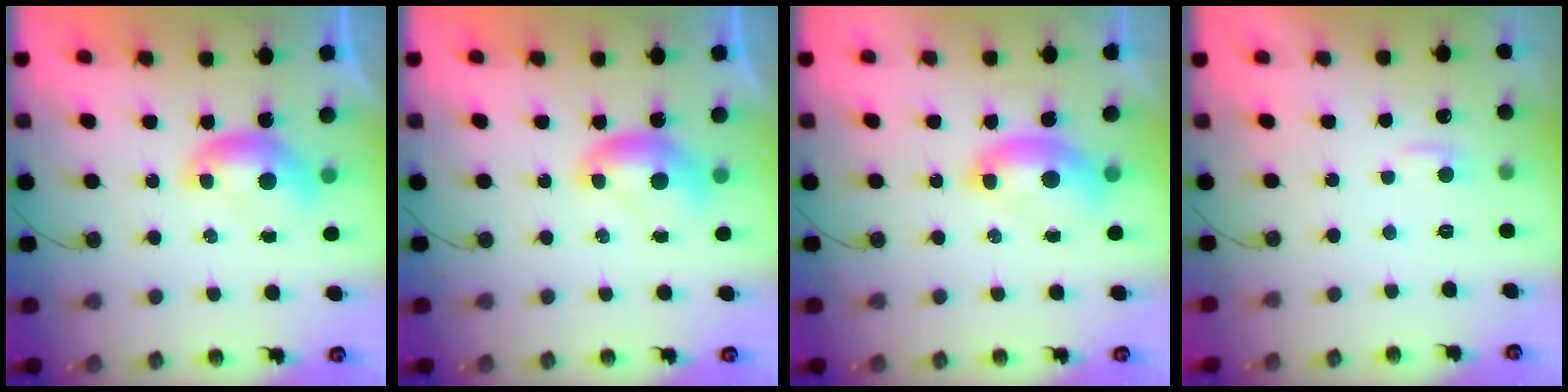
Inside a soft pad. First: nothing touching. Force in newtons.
{"total": 0.0}
{"total": 2.6, "press": 2.5, "slide": 0.5}
{"total": 2.9, "press": 2.9, "slide": 0.4}